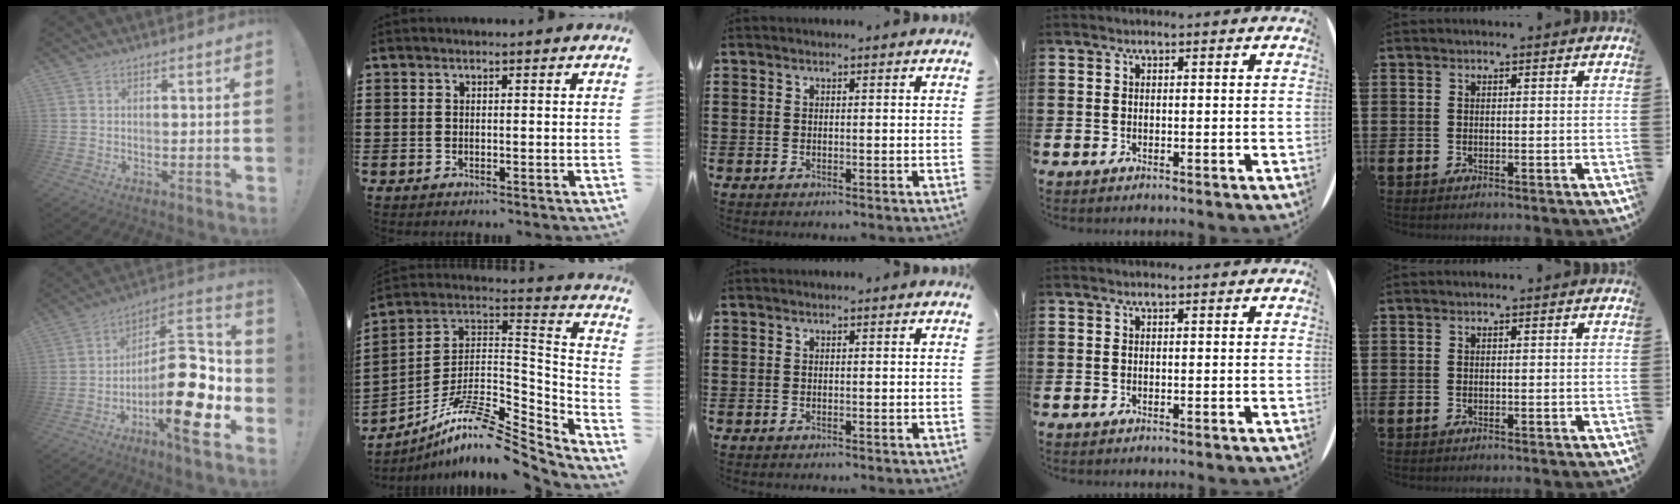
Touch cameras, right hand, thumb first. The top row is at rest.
{"thumb": {"total": 22.2, "force": [-6.5, 8.0, 19.7], "torque": [-0.307, 0.039, -0.094]}, "index": {"total": 12.4, "force": [-8.5, 3.7, 8.2], "torque": [-0.154, 0.011, -0.162]}}